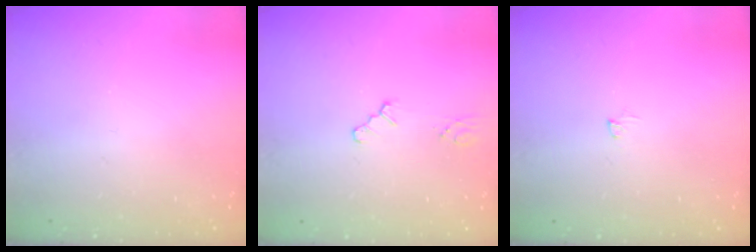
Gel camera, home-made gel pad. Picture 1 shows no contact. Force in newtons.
{"total": 1.0, "press": 1.0, "slide": 0.3}
{"total": 5.8, "press": 5.2, "slide": 2.6}